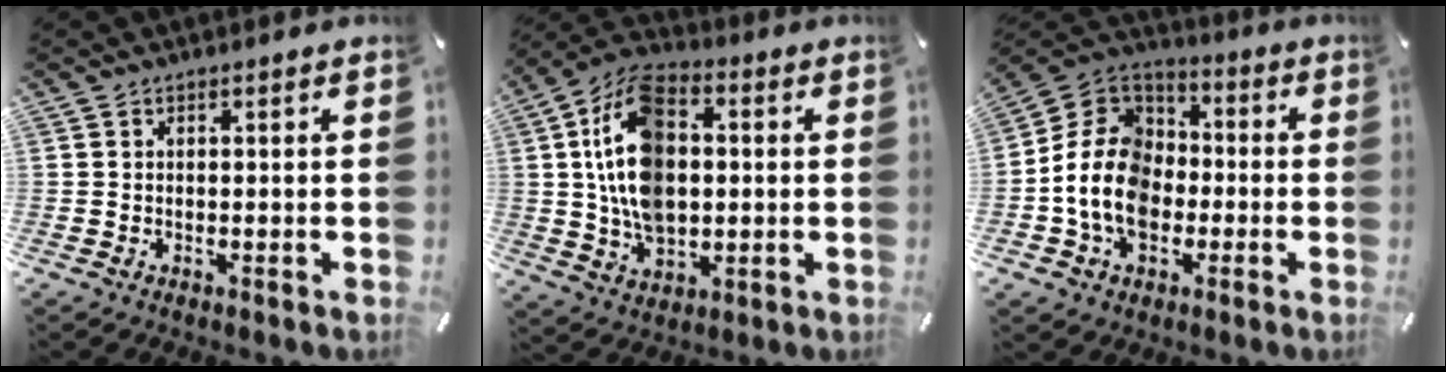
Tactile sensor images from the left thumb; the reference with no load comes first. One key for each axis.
{"total": 16.5, "fx": 1.1, "fy": 11.2, "fz": 12.1, "tx": -0.266, "ty": 0.010, "tz": 0.020}
{"total": 14.5, "fx": -4.0, "fy": 11.6, "fz": 7.7, "tx": -0.178, "ty": 0.025, "tz": -0.075}